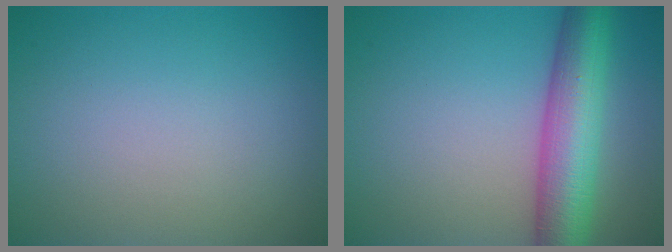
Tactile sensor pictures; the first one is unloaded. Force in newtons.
{"total": 8.1, "press": 8.1, "slide": 0.2}